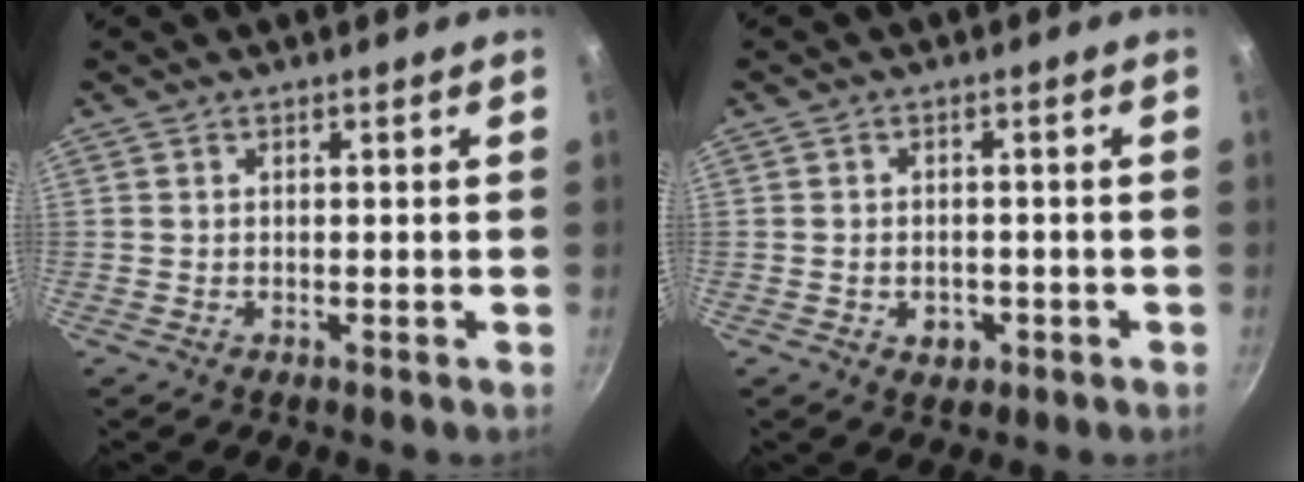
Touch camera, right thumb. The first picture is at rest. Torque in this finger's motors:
{"motor_torque": [-0.56, 0.01, -0.16, 0.02, 0.00]}